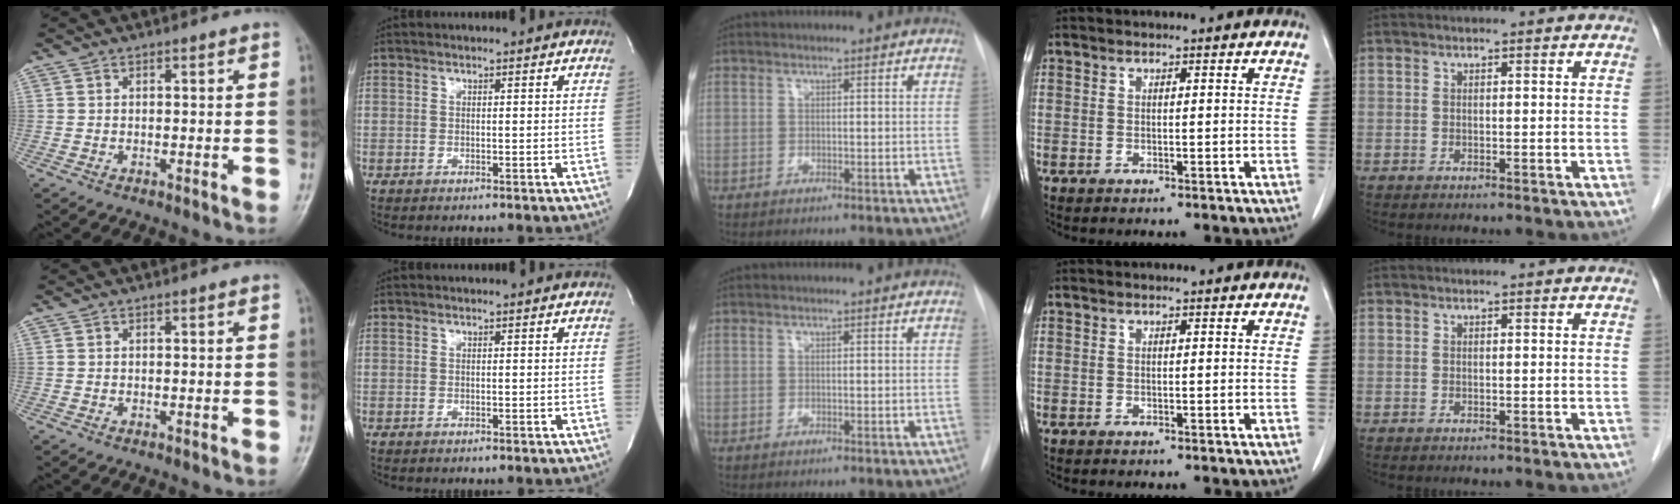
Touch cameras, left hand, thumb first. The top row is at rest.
{}